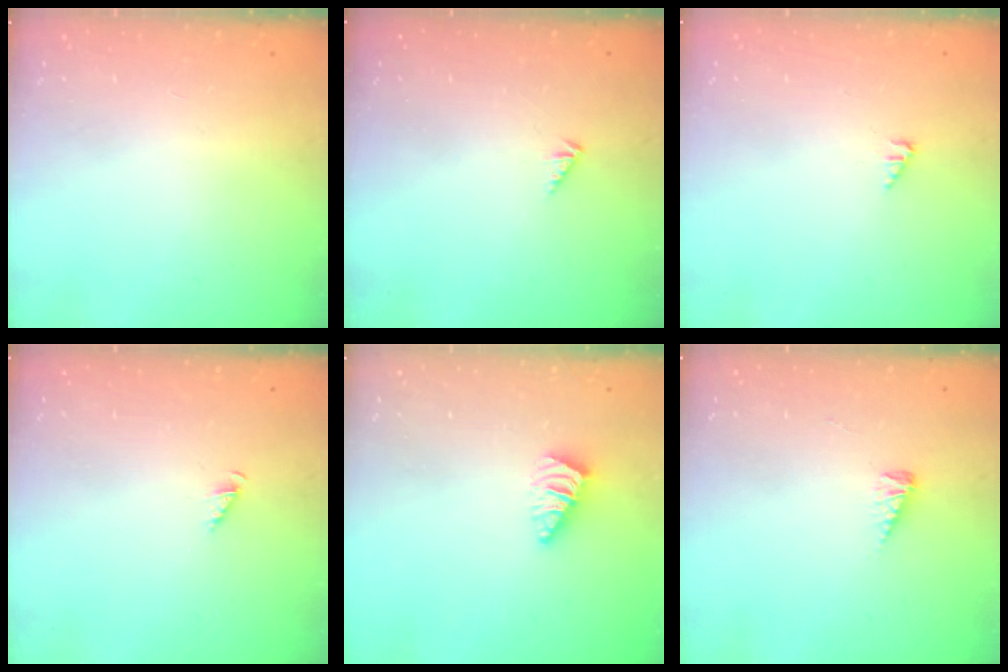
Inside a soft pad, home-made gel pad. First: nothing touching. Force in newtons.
{"total": 1.2, "press": 1.1, "slide": 0.3}
{"total": 2.4, "press": 2.4, "slide": 0.2}
{"total": 2.0, "press": 1.9, "slide": 0.3}
{"total": 1.0, "press": 1.0, "slide": 0.3}
{"total": 3.3, "press": 3.3, "slide": 0.3}